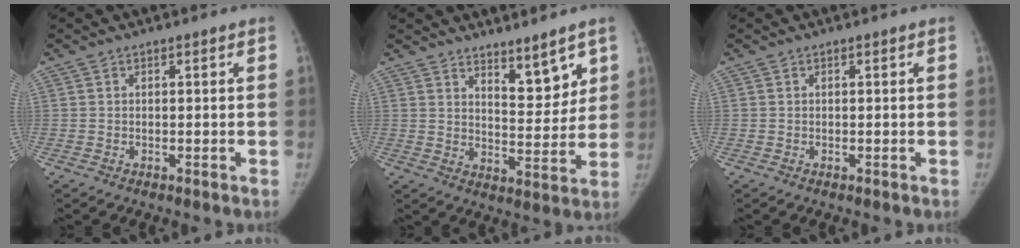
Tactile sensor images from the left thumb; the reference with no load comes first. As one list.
[{"total": 8.2, "force": [5.5, 3.0, 5.3], "torque": [-0.045, -0.049, 0.089]}, {"total": 0.0}]